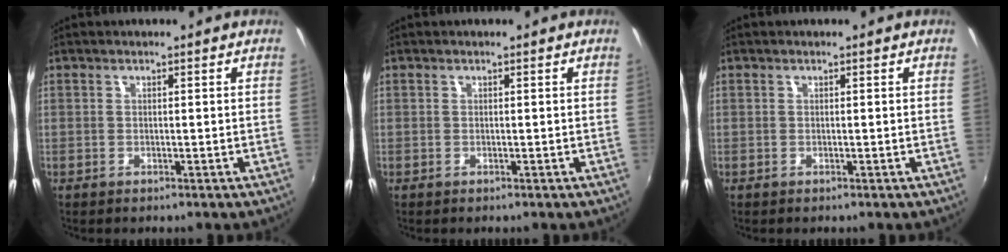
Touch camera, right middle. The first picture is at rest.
{"total": 0.0}
{"total": 0.0}